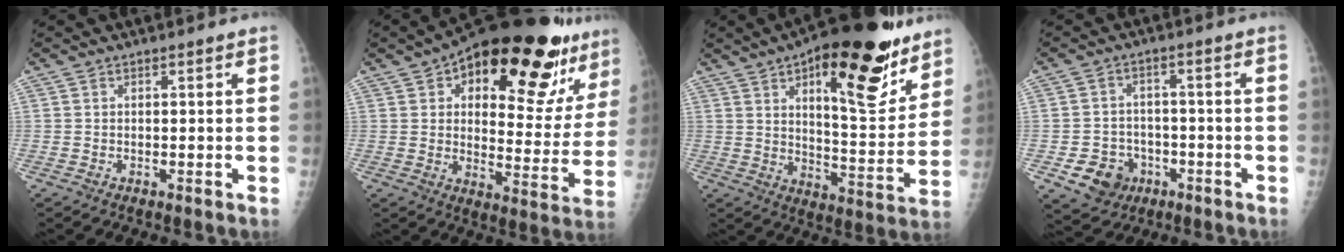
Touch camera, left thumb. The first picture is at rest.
{"total": 27.3, "force": [16.3, 10.9, 19.0], "torque": [-0.221, -0.042, 0.228]}
{"total": 24.6, "force": [13.7, 9.0, 18.2], "torque": [-0.224, -0.055, 0.207]}
{"total": 7.9, "force": [-3.2, 6.8, 2.5], "torque": [-0.021, 0.021, -0.040]}